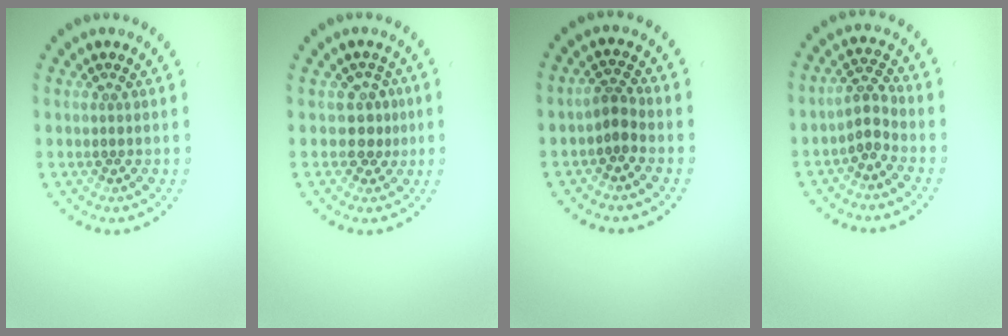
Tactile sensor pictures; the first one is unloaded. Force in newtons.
{"total": 2.1, "press": 1.6, "slide": 1.4}
{"total": 1.6, "press": 1.3, "slide": 1.0}
{"total": 2.3, "press": 1.7, "slide": 1.5}